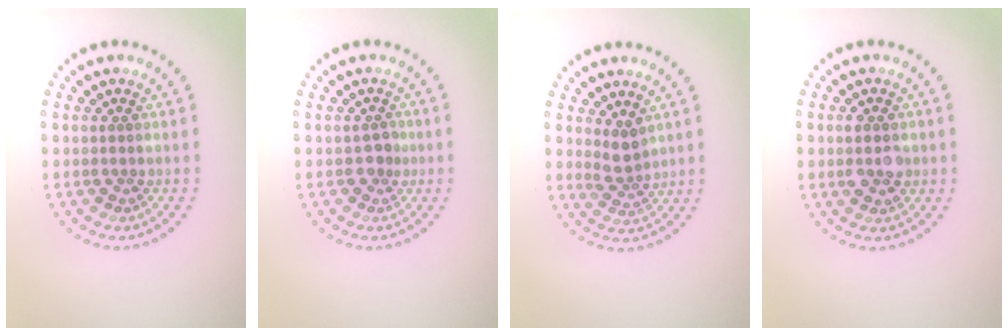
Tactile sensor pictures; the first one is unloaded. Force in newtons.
{"total": 1.2, "press": 1.1, "slide": 0.5}
{"total": 2.1, "press": 1.6, "slide": 1.4}
{"total": 2.7, "press": 2.7, "slide": 0.1}